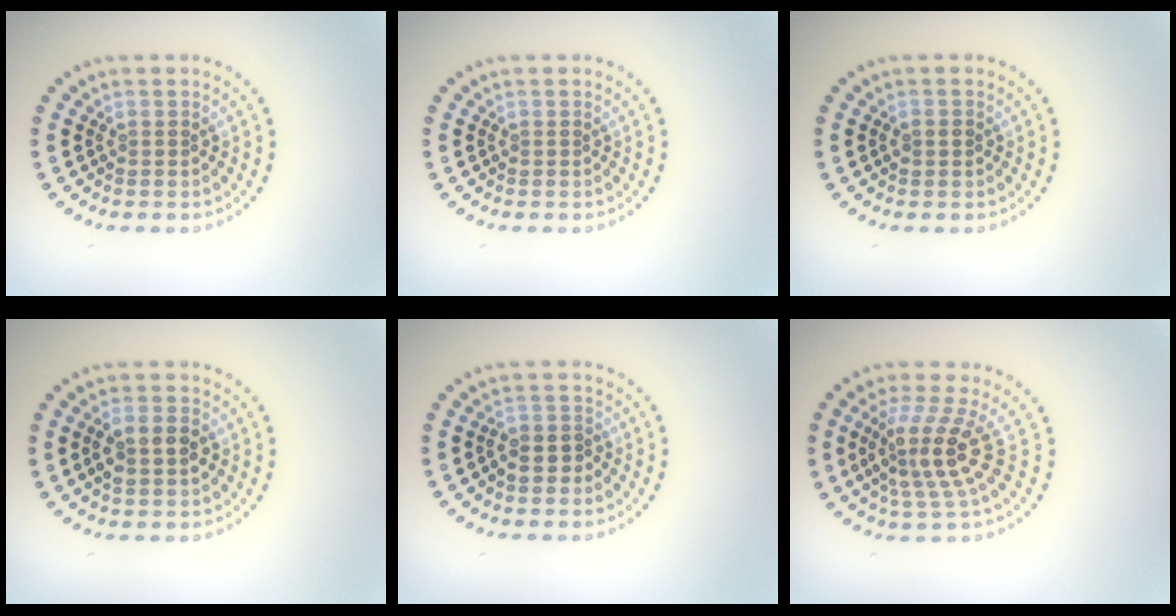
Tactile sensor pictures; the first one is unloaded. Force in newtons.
{"total": 0.0}
{"total": 1.2, "press": 1.2, "slide": 0.2}
{"total": 2.8, "press": 2.8, "slide": 0.4}
{"total": 1.7, "press": 1.6, "slide": 0.8}
{"total": 4.3, "press": 3.1, "slide": 3.0}